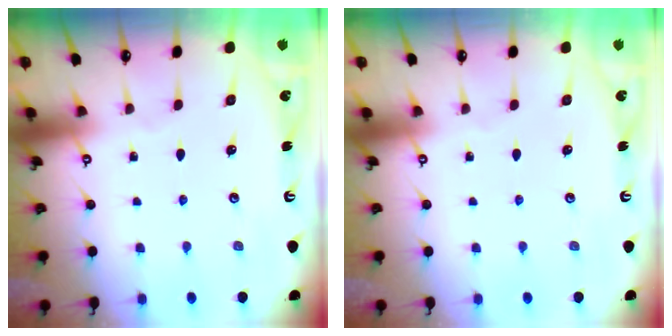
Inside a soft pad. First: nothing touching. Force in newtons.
{"total": 0.0}